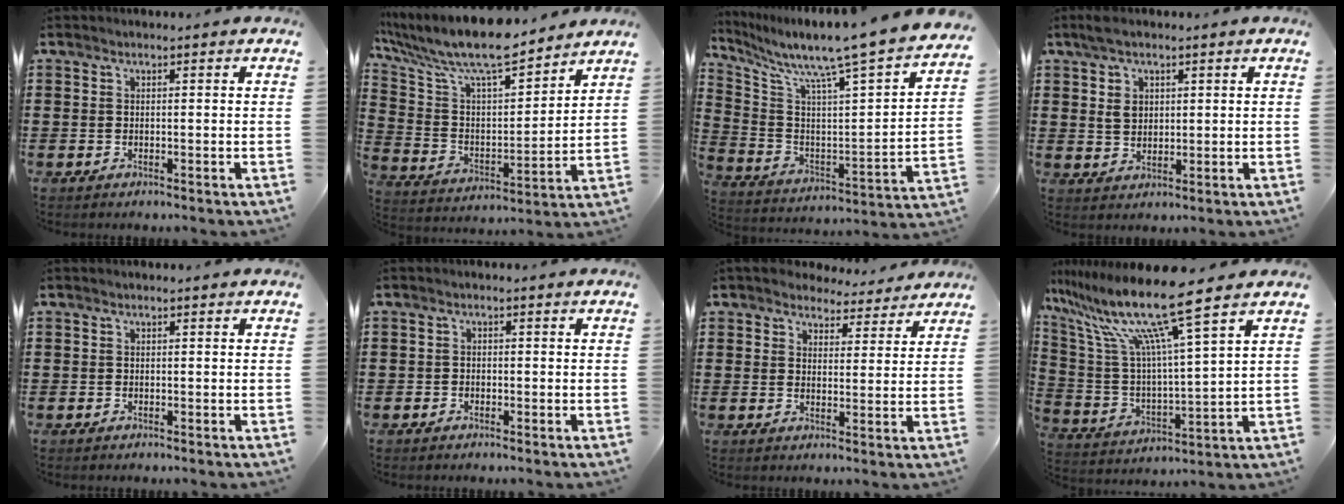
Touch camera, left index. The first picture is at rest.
{"total": 10.4, "force": [9.2, 1.4, 4.6], "torque": [-0.130, -0.064, 0.156]}
{"total": 8.7, "force": [7.8, -1.0, 3.7], "torque": [-0.102, -0.083, 0.114]}
{"total": 4.0, "force": [1.9, 2.5, 2.5], "torque": [-0.058, 0.011, 0.034]}
{"total": 0.0}
{"total": 1.0, "force": [-0.7, 0.7, 0.1], "torque": [-0.006, 0.001, -0.015]}
{"total": 4.3, "force": [4.2, 0.9, 0.4], "torque": [-0.027, -0.015, 0.078]}
{"total": 14.3, "force": [10.5, 0.2, 9.6], "torque": [-0.230, -0.067, 0.171]}